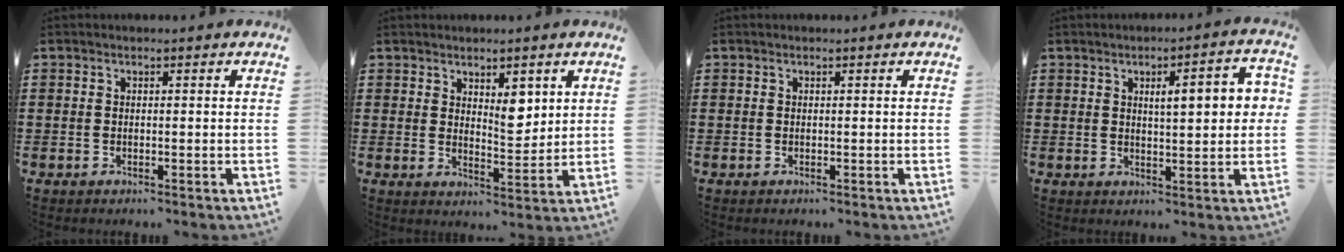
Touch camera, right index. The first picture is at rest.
{"total": 5.1, "force": [2.7, 2.5, 3.4], "torque": [-0.050, -0.007, 0.044]}
{"total": 0.0}
{"total": 5.9, "force": [1.4, 1.6, 5.5], "torque": [-0.083, -0.005, 0.015]}